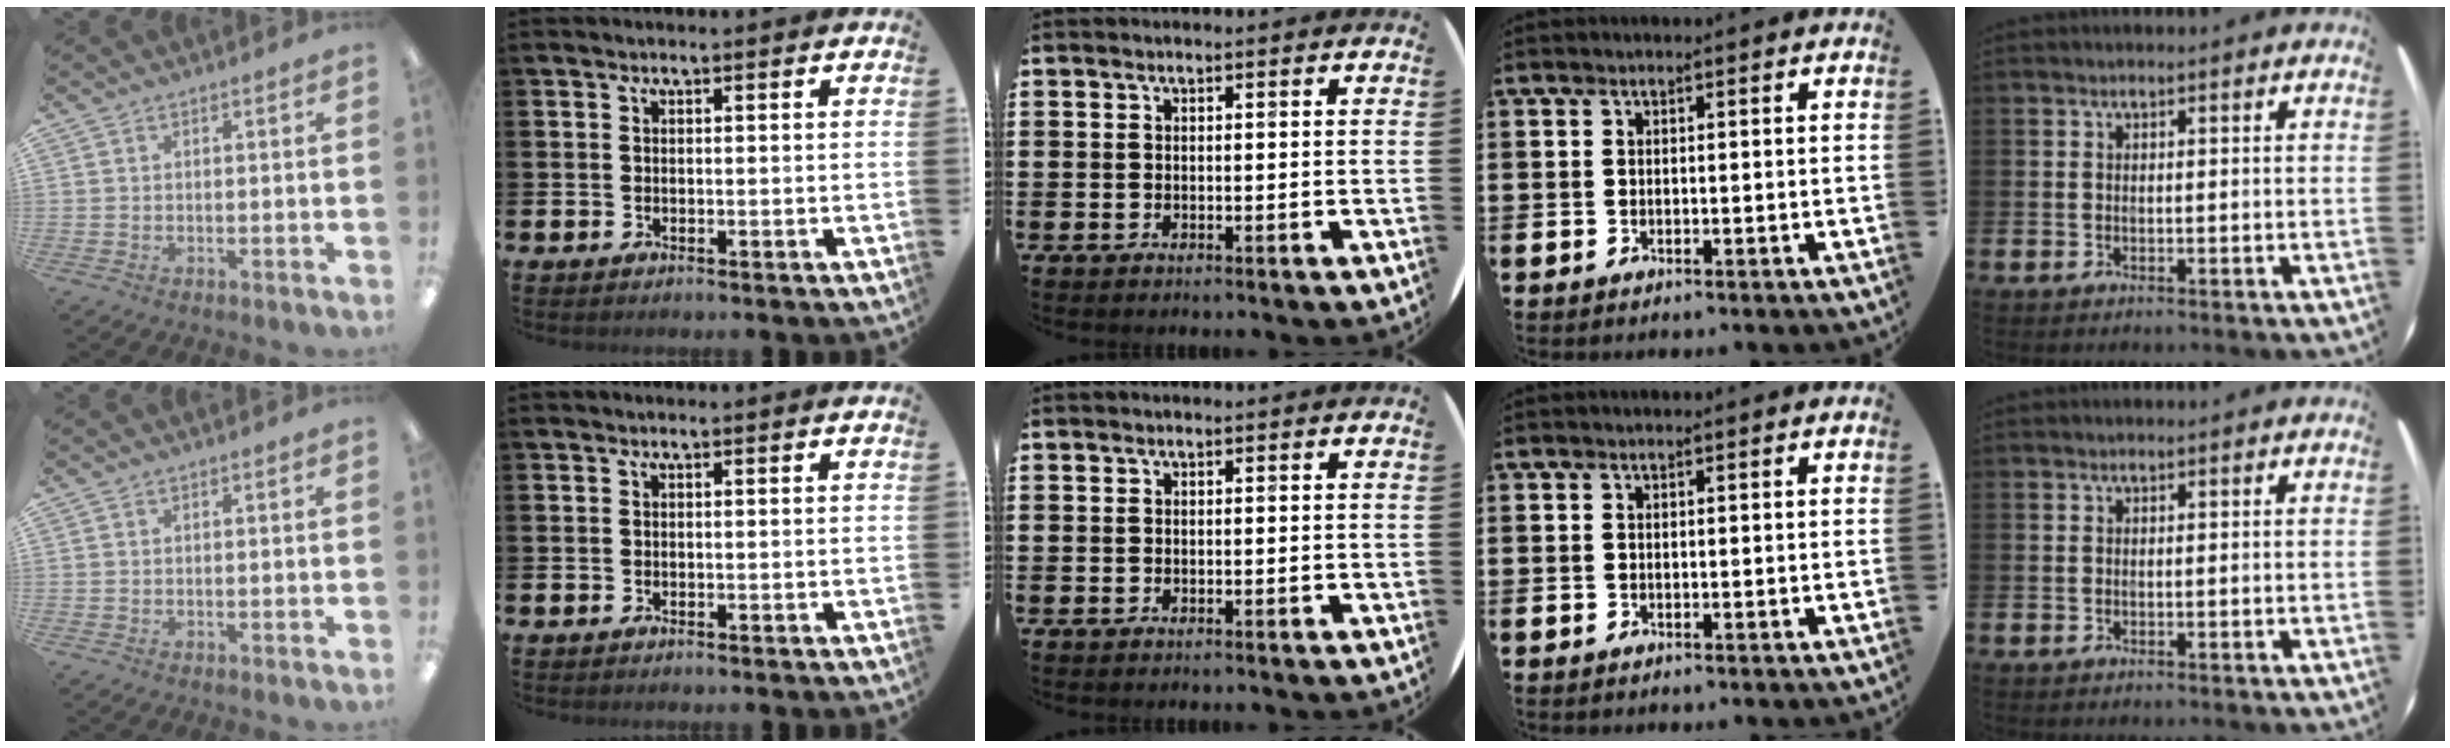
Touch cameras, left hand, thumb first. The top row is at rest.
{}